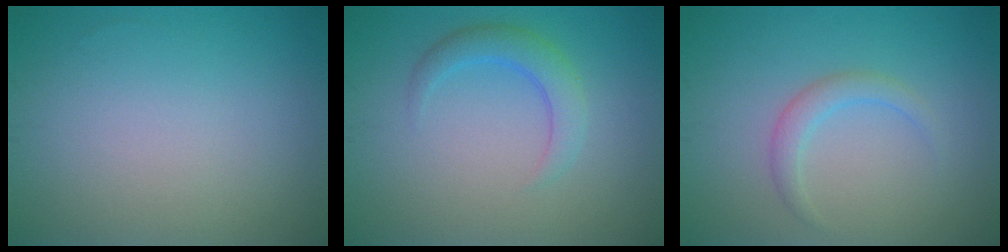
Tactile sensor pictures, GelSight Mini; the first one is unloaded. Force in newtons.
{"total": 2.8, "press": 2.8, "slide": 0.2}
{"total": 1.8, "press": 1.8, "slide": 0.2}